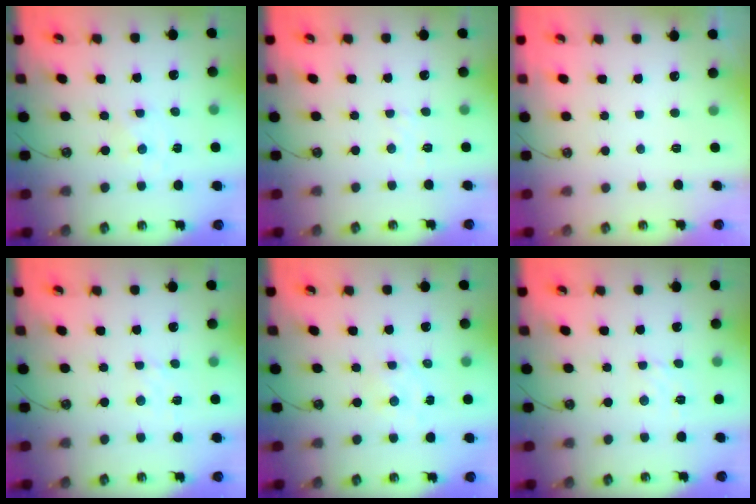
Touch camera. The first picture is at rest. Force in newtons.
{"total": 3.4, "press": 3.3, "slide": 0.5}
{"total": 0.0}
{"total": 2.8, "press": 2.8, "slide": 0.4}
{"total": 1.8, "press": 1.7, "slide": 0.4}
{"total": 3.1, "press": 3.0, "slide": 0.5}